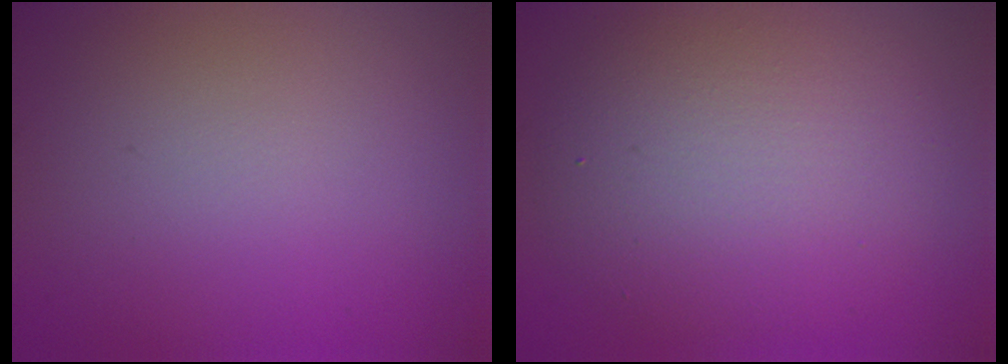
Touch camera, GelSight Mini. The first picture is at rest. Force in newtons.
{"total": 7.4, "press": 7.4, "slide": 0.4}